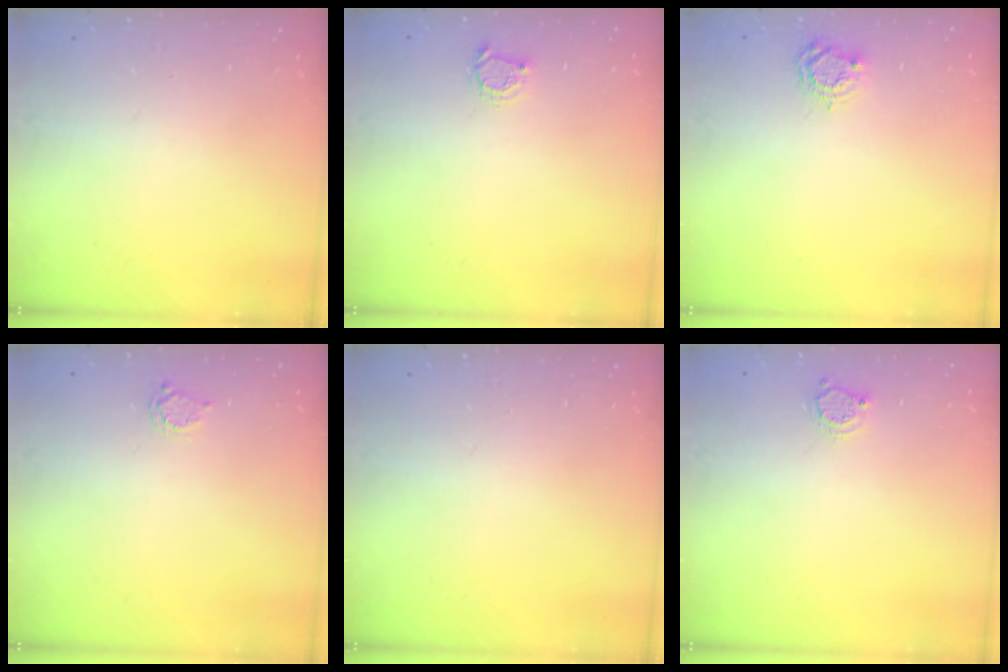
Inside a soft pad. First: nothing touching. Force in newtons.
{"total": 3.6, "press": 3.5, "slide": 0.4}
{"total": 4.8, "press": 4.7, "slide": 0.5}
{"total": 2.5, "press": 2.5, "slide": 0.4}
{"total": 0.0}
{"total": 4.4, "press": 4.4, "slide": 0.5}